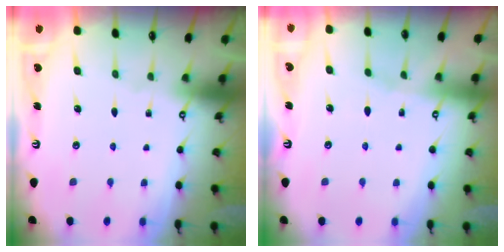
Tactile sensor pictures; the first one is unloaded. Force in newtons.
{"total": 2.9, "press": 2.9, "slide": 0.5}